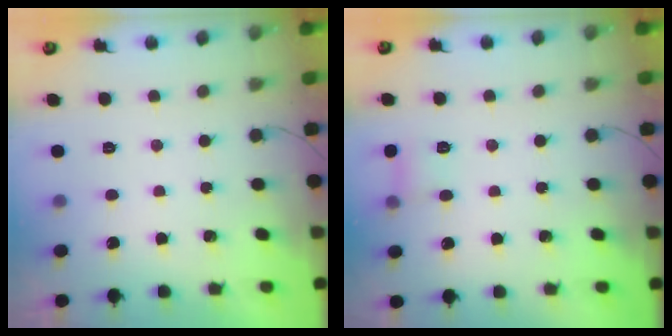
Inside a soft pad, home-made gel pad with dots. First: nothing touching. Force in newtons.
{"total": 3.9, "press": 3.7, "slide": 1.3}